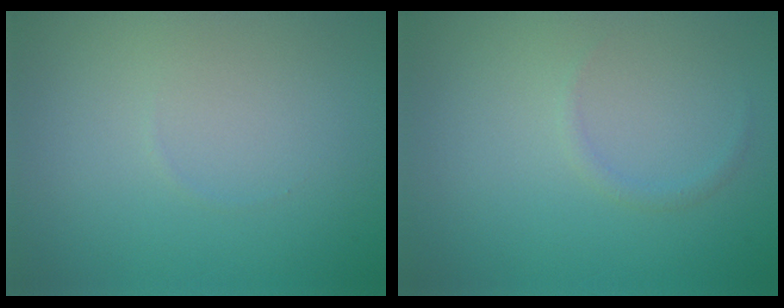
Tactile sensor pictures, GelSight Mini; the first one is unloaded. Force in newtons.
{"total": 0.7, "press": 0.7, "slide": 0.1}